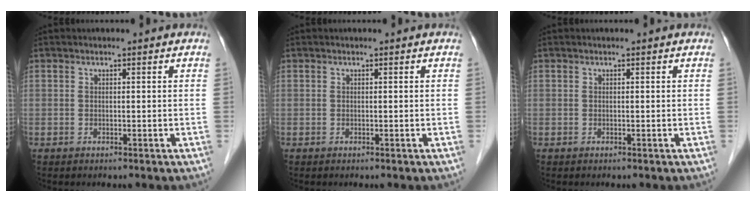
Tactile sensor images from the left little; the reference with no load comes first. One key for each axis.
{"total": 0.0}
{"total": 0.0}